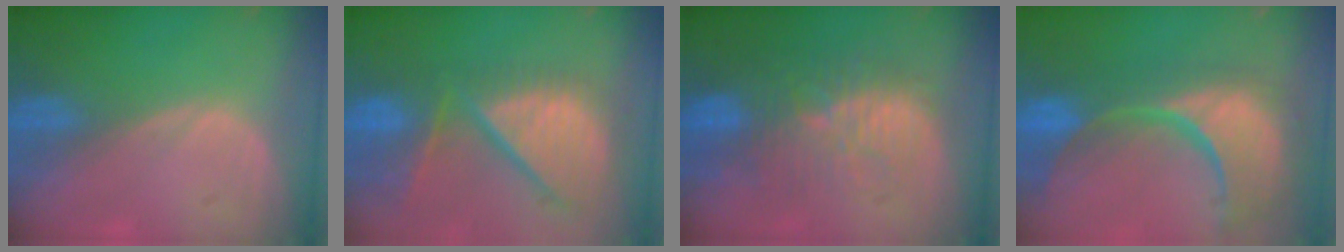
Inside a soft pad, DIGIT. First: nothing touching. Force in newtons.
{"total": 12.8, "press": 10.8, "slide": 7.0}
{"total": 11.4, "press": 9.9, "slide": 5.6}
{"total": 15.5, "press": 12.2, "slide": 9.6}